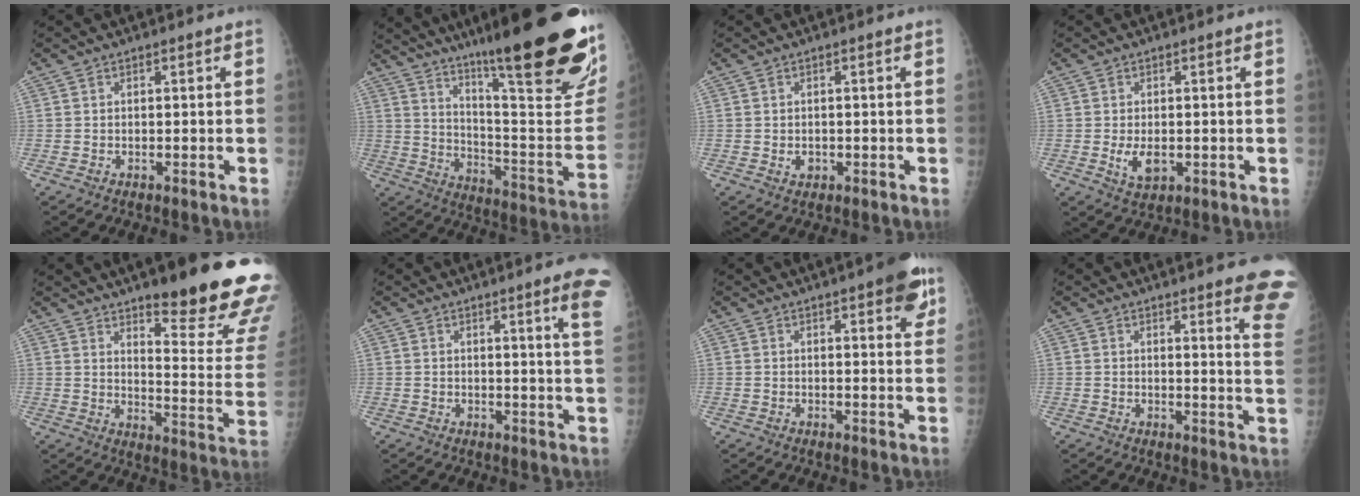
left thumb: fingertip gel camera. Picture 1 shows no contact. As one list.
[{"total": 33.7, "force": [21.3, 5.8, 25.5], "torque": [-0.280, -0.088, 0.316]}, {"total": 1.5, "force": [-0.2, 1.2, 0.9], "torque": [-0.009, 0.001, 0.001]}, {"total": 4.3, "force": [-0.5, 2.4, 3.6], "torque": [-0.058, -0.008, -0.001]}, {"total": 22.3, "force": [14.9, 4.3, 16.1], "torque": [-0.184, -0.104, 0.205]}, {"total": 7.7, "force": [4.7, -0.3, 6.1], "torque": [-0.068, -0.024, 0.046]}, {"total": 7.6, "force": [4.3, 2.1, 5.9], "torque": [-0.059, -0.015, 0.049]}, {"total": 13.6, "force": [10.9, 1.5, 8.0], "torque": [-0.066, -0.077, 0.104]}]